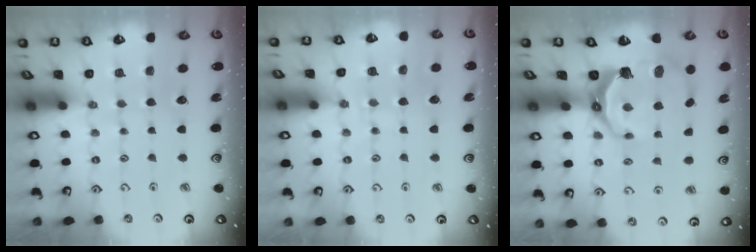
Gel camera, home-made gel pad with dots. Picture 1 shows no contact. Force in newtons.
{"total": 5.5, "press": 5.4, "slide": 0.6}
{"total": 8.9, "press": 7.4, "slide": 4.8}